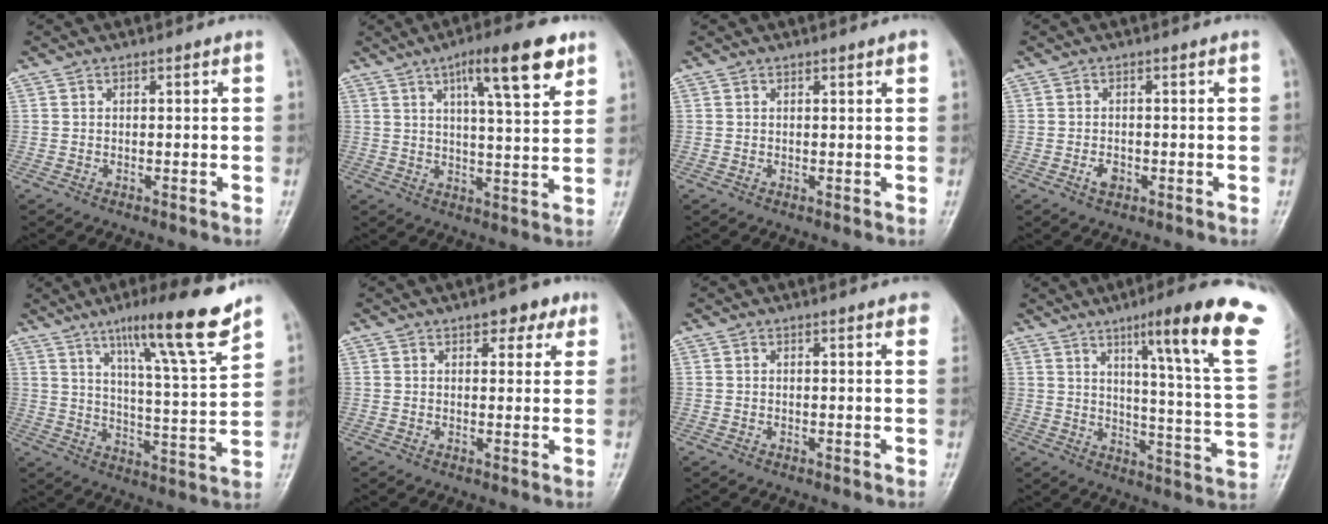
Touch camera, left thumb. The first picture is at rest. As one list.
[{"total": 12.9, "force": [7.0, 2.9, 10.4], "torque": [-0.144, -0.025, 0.103]}, {"total": 1.0, "force": [0.7, 0.0, 0.7], "torque": [-0.008, -0.003, 0.008]}, {"total": 1.9, "force": [-0.7, 1.2, 1.2], "torque": [-0.021, 0.003, -0.012]}, {"total": 16.2, "force": [11.2, 1.1, 11.7], "torque": [-0.166, -0.065, 0.174]}, {"total": 5.4, "force": [3.2, 2.7, 3.4], "torque": [-0.017, -0.010, 0.036]}, {"total": 3.8, "force": [2.7, 0.5, 2.6], "torque": [-0.023, 0.001, 0.021]}, {"total": 21.7, "force": [11.8, 1.4, 18.2], "torque": [-0.230, -0.050, 0.159]}]